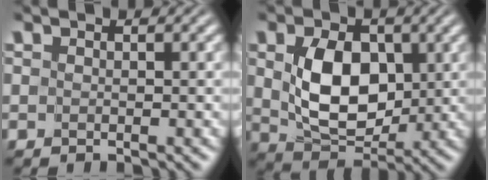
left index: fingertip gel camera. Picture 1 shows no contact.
{"total": 6.5, "force": [0.6, 4.4, 4.7], "torque": [-0.092, -0.010, 0.019]}